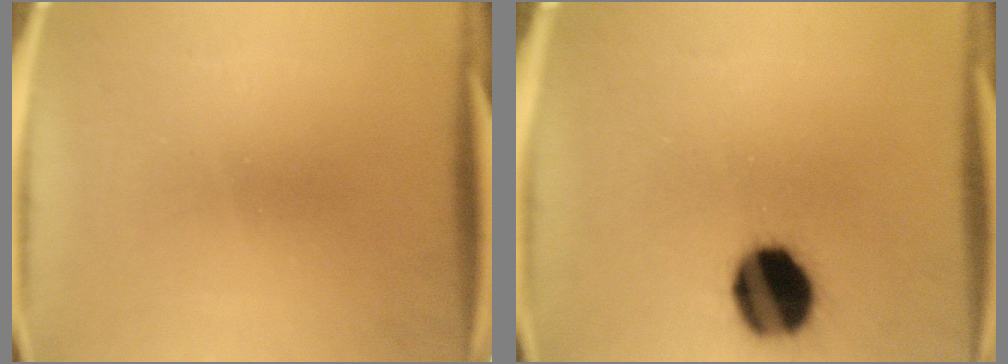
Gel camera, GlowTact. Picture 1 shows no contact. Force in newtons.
{"total": 15.7}